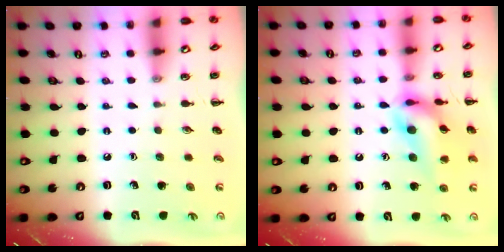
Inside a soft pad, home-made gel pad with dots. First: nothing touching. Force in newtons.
{"total": 14.8, "press": 14.7, "slide": 1.9}